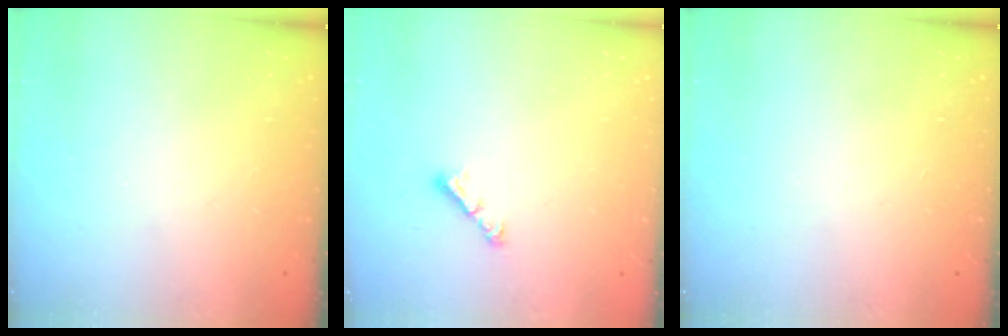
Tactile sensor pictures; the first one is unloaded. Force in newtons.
{"total": 3.8, "press": 3.8, "slide": 0.2}
{"total": 0.0}